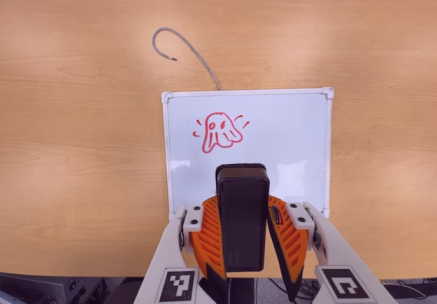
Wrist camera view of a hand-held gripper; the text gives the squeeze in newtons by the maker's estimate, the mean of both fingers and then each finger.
{"total": 8.0, "left": 6.6, "right": 9.4}